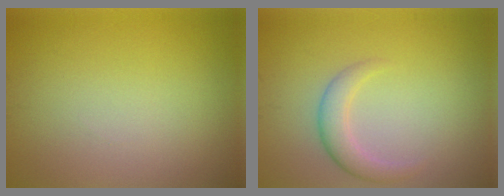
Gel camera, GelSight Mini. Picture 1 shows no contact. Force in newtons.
{"total": 2.4, "press": 2.4, "slide": 0.1}